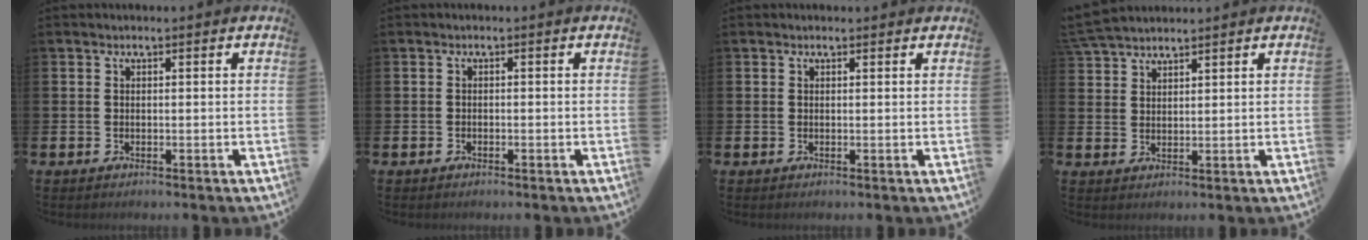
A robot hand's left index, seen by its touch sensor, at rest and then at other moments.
{"total": 0.6, "force": [-0.5, 0.3, 0.1], "torque": [-0.007, 0.001, -0.010]}
{"total": 0.0}
{"total": 4.3, "force": [4.2, 0.7, 0.7], "torque": [-0.022, -0.014, 0.080]}